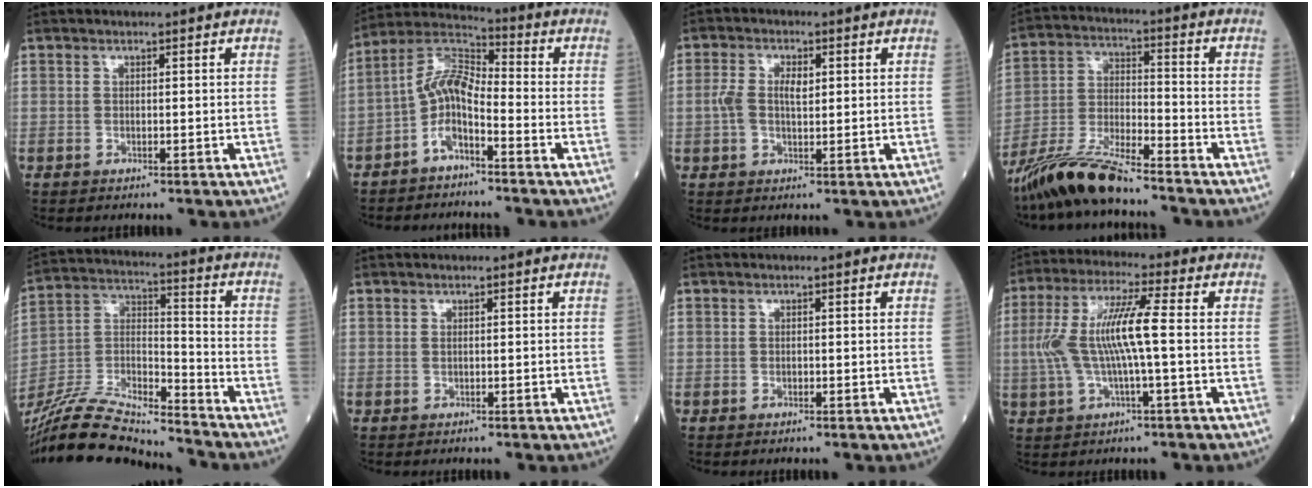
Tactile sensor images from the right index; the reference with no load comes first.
{"total": 7.4, "force": [-3.3, 2.6, 6.0], "torque": [-0.130, 0.022, -0.071]}
{"total": 4.8, "force": [0.6, 2.3, 4.2], "torque": [-0.094, 0.014, 0.013]}
{"total": 12.5, "force": [-10.3, 1.4, 6.9], "torque": [-0.131, -0.015, -0.193]}
{"total": 19.0, "force": [-17.9, 1.7, 6.2], "torque": [-0.135, 0.009, -0.326]}
{"total": 0.0}
{"total": 0.0}
{"total": 10.1, "force": [-0.2, 0.9, 10.1], "torque": [-0.210, 0.018, -0.008]}